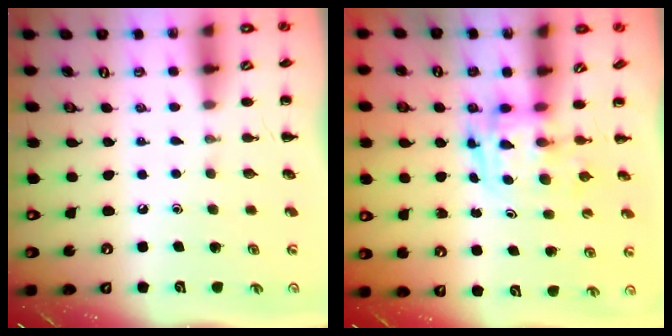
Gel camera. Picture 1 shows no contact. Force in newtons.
{"total": 3.1, "press": 3.1, "slide": 0.5}